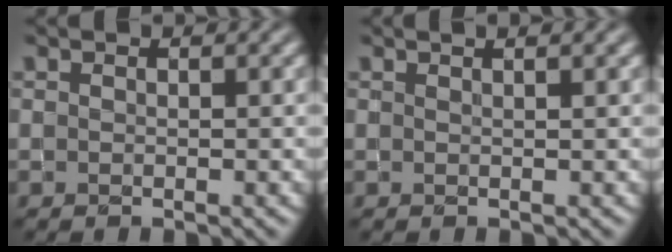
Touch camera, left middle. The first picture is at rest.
{"total": 2.0, "force": [1.3, 0.7, 1.4], "torque": [-0.010, -0.002, 0.000]}